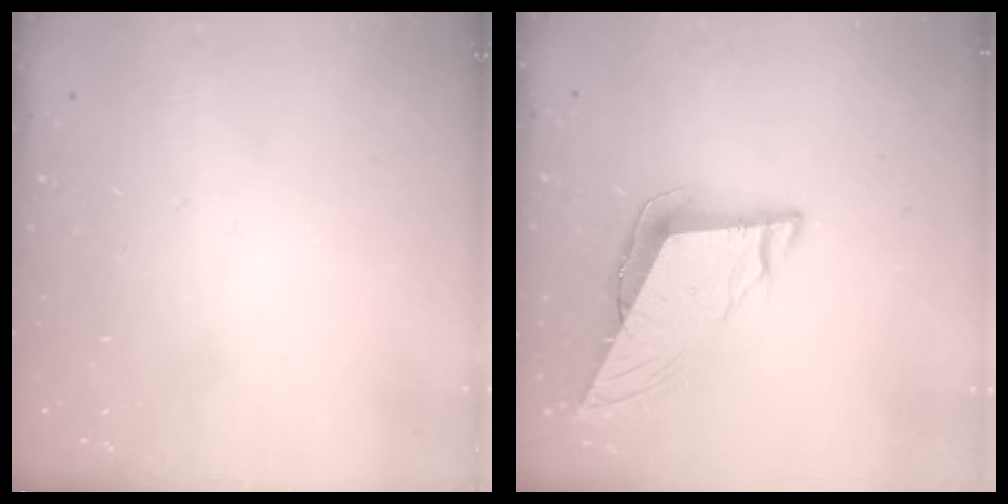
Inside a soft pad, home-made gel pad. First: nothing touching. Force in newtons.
{"total": 8.9, "press": 8.8, "slide": 1.4}